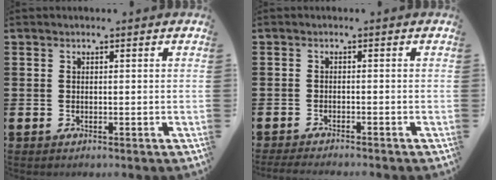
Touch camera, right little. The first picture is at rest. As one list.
[{"total": 1.3, "force": [-1.2, -0.1, 0.5], "torque": [-0.007, 0.000, -0.024]}]